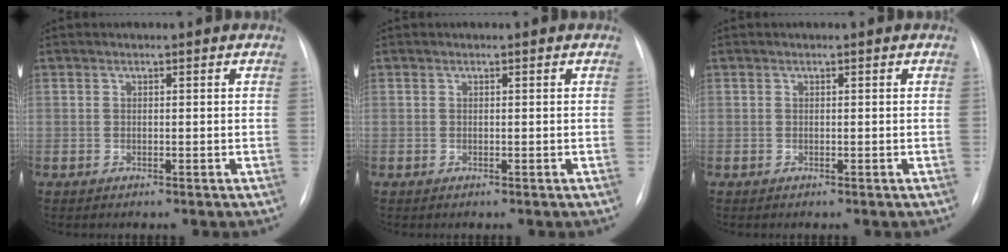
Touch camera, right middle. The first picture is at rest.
{"total": 0.0}
{"total": 0.0}